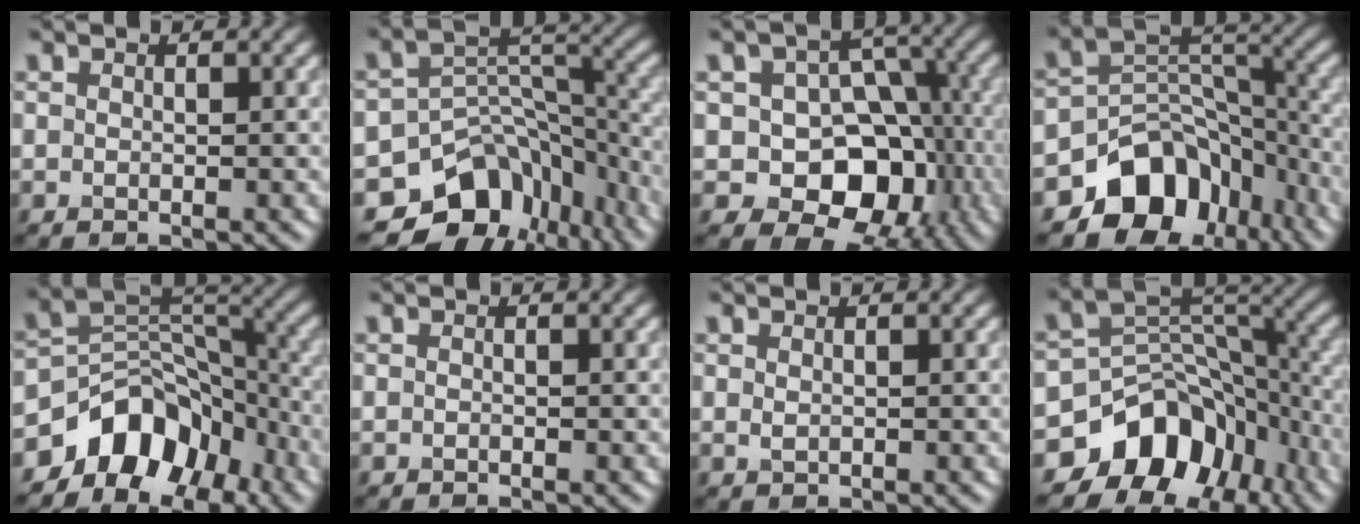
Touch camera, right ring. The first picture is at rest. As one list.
[{"total": 11.9, "force": [-7.7, 7.9, 4.4], "torque": [-0.066, 0.011, -0.107]}, {"total": 9.7, "force": [-2.4, 7.2, 6.1], "torque": [-0.060, -0.001, -0.046]}, {"total": 9.7, "force": [-5.6, 6.9, 3.9], "torque": [-0.038, -0.004, -0.093]}, {"total": 8.5, "force": [-5.4, 5.4, 3.7], "torque": [-0.032, 0.006, -0.102]}, {"total": 0.0}, {"total": 0.6, "force": [0.4, 0.3, 0.4], "torque": [-0.012, -0.002, 0.009]}, {"total": 9.9, "force": [-6.0, 6.9, 3.9], "torque": [-0.051, 0.010, -0.106]}]